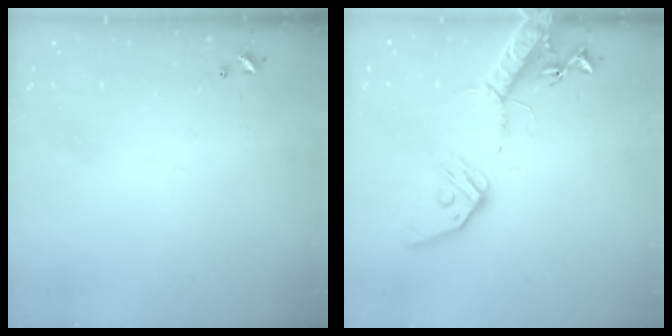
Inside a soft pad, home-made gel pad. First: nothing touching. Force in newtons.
{"total": 16.0, "press": 15.7, "slide": 3.0}